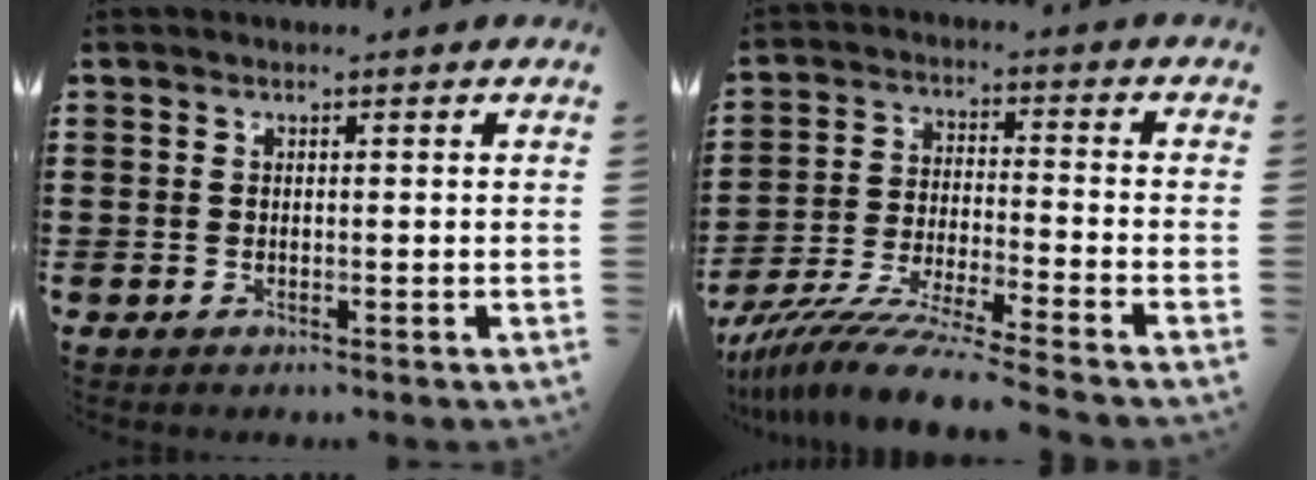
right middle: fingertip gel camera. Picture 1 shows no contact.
{"total": 9.3, "force": [-8.4, -0.4, 4.1], "torque": [-0.087, -0.009, -0.166]}